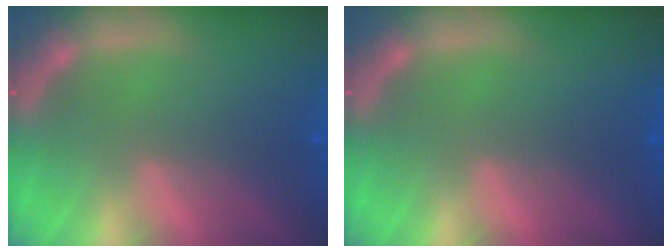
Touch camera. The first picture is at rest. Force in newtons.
{"total": 0.0}